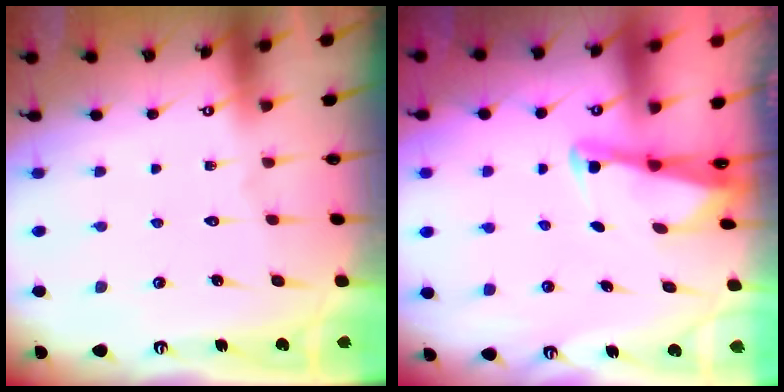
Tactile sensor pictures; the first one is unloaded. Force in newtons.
{"total": 2.5, "press": 2.5, "slide": 0.2}